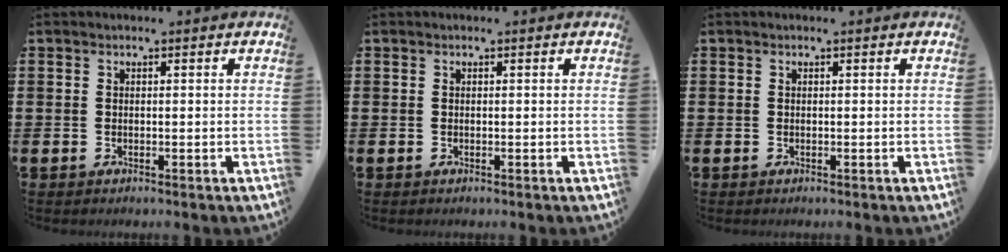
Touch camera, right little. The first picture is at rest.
{"total": 0.0}
{"total": 0.0}